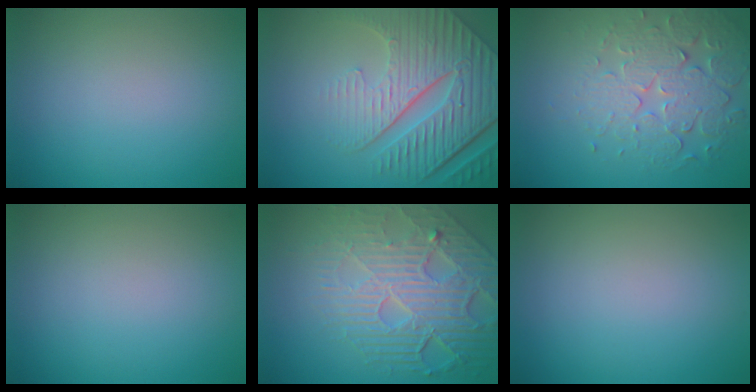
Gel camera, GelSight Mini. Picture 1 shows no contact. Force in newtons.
{"total": 8.9, "press": 6.1, "slide": 6.5}
{"total": 5.1, "press": 4.5, "slide": 2.5}
{"total": 0.0}
{"total": 8.5, "press": 5.8, "slide": 6.2}
{"total": 0.0}